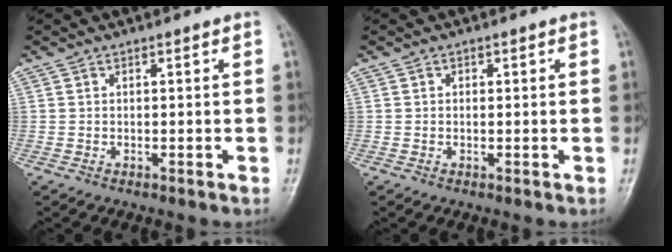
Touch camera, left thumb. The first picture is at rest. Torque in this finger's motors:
{"motor_torque": [0.18, 0.03, -0.39, 0.00, -0.02]}